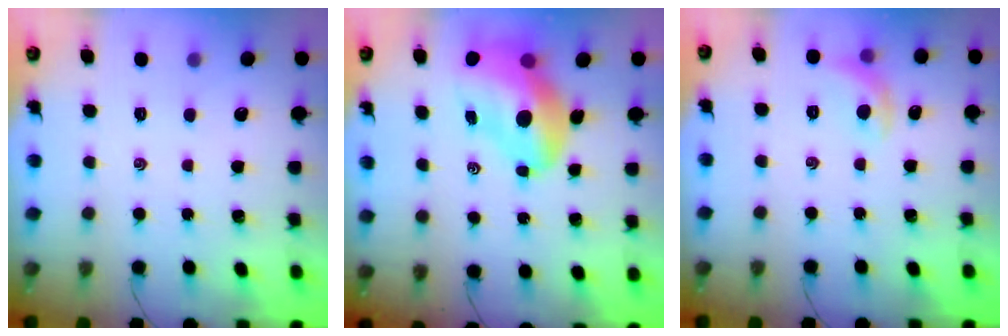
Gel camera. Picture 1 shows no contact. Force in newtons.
{"total": 16.4, "press": 15.7, "slide": 4.8}
{"total": 7.0, "press": 6.9, "slide": 0.7}